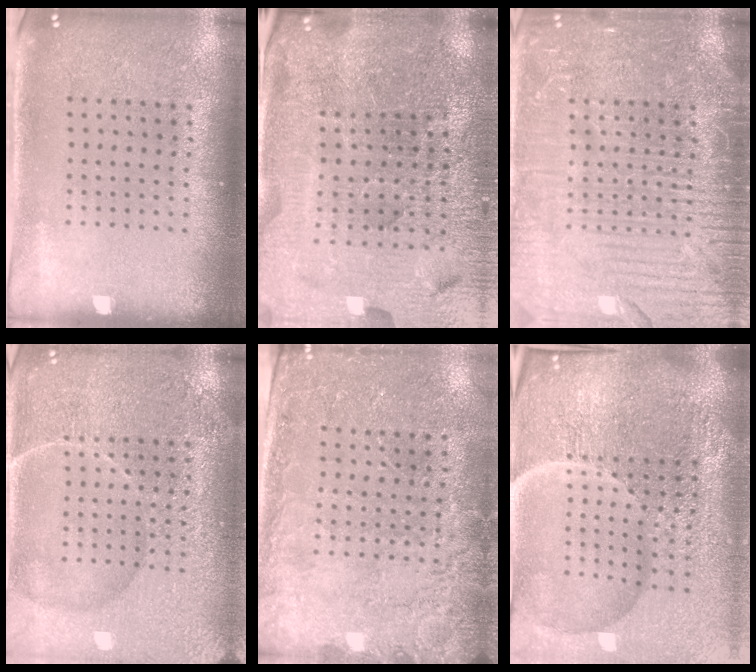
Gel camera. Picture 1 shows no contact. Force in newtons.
{"total": 5.2, "press": 4.9, "slide": 1.7}
{"total": 7.2, "press": 7.1, "slide": 0.9}
{"total": 6.2, "press": 6.1, "slide": 0.8}
{"total": 2.5, "press": 2.5, "slide": 0.5}
{"total": 7.2, "press": 6.3, "slide": 3.4}